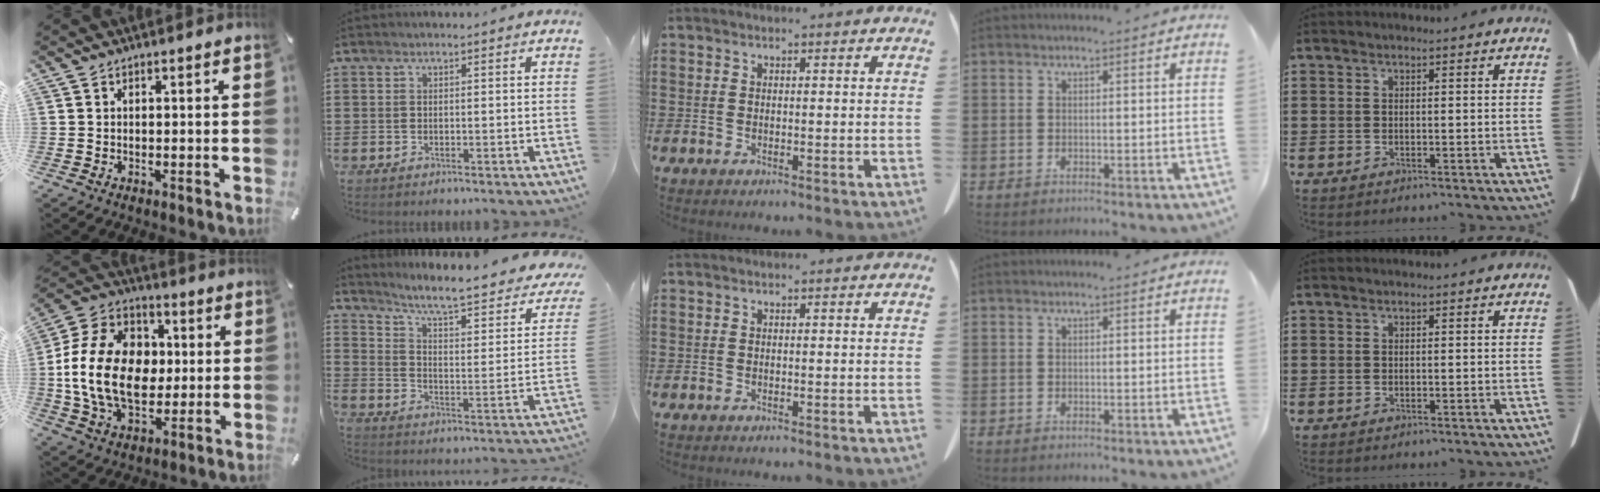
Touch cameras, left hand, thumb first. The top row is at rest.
{"thumb": {"total": 19.7, "force": [-0.7, 14.6, 13.2], "torque": [-0.280, 0.015, -0.012]}, "index": {"total": 6.4, "force": [5.2, 0.1, 3.7], "torque": [-0.089, -0.047, 0.077]}}